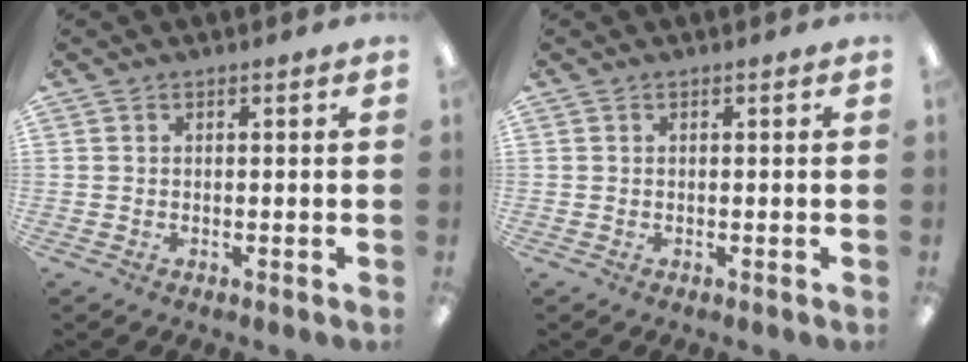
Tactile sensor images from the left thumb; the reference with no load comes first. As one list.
[{"total": 0.0}]